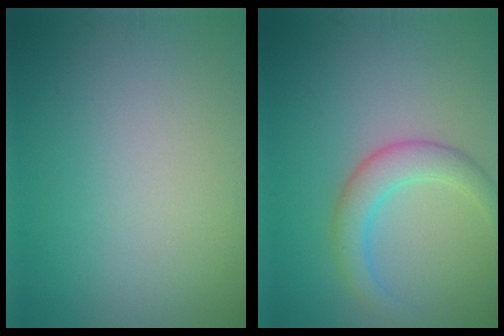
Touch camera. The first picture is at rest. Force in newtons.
{"total": 3.5, "press": 3.5, "slide": 0.1}